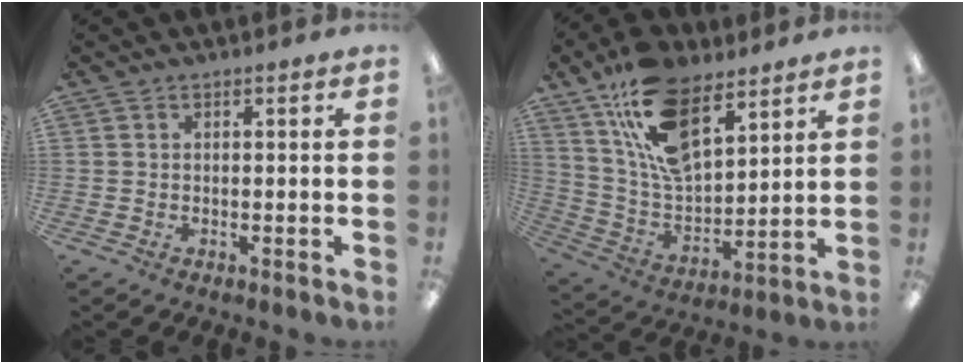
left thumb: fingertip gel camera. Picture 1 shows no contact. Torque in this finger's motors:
{"motor_torque": [0.35, 0.21, 1.39, -1.32, 0.08]}